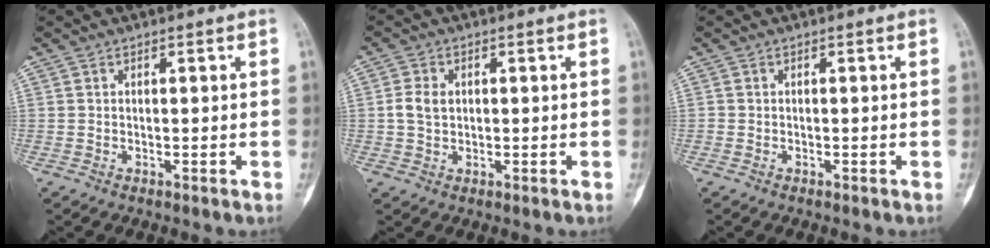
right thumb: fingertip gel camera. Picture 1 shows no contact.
{"total": 3.7, "force": [0.4, 2.9, 2.4], "torque": [-0.043, 0.005, 0.006]}
{"total": 0.0}